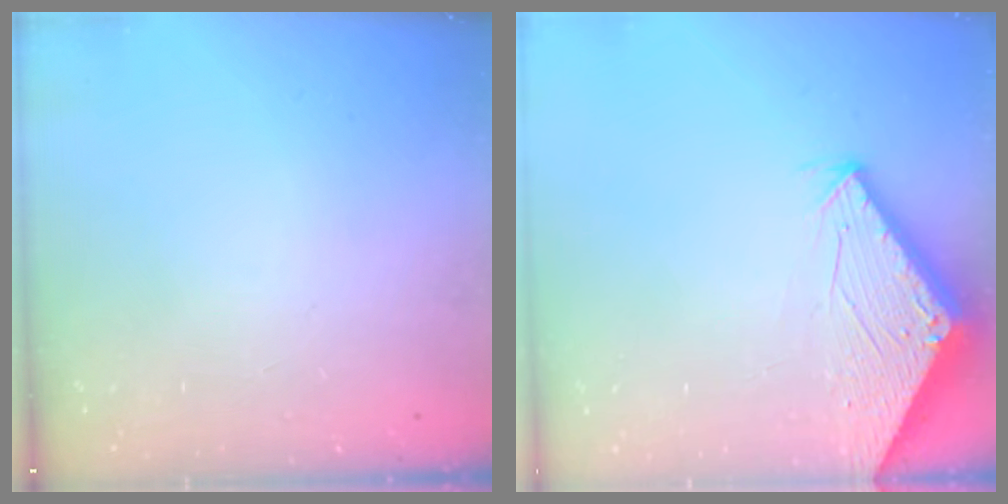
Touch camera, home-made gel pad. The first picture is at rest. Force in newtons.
{"total": 2.8, "press": 2.8, "slide": 0.1}